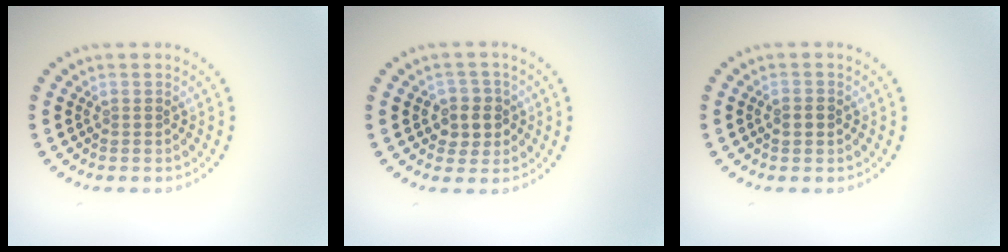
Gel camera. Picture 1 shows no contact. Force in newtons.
{"total": 2.6, "press": 2.5, "slide": 0.8}
{"total": 1.7, "press": 1.7, "slide": 0.0}